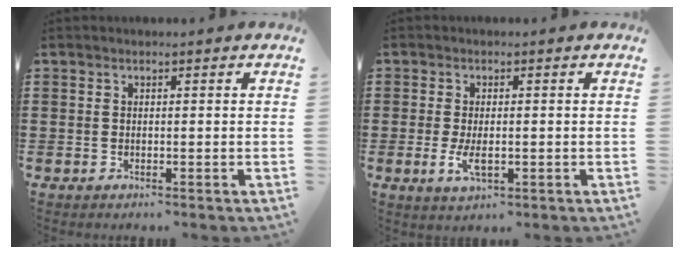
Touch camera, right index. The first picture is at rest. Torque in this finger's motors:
{"motor_torque": [1.24, 0.90, 0.16, 0.07]}